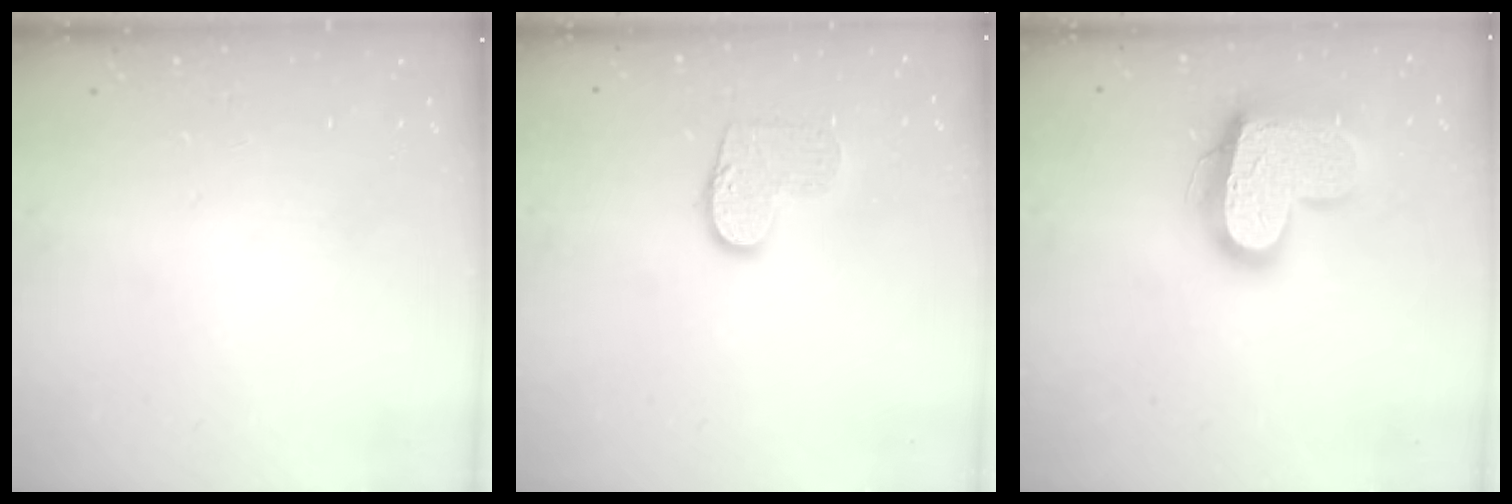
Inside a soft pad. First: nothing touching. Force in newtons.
{"total": 9.0, "press": 9.0, "slide": 0.5}
{"total": 18.3, "press": 18.2, "slide": 1.7}